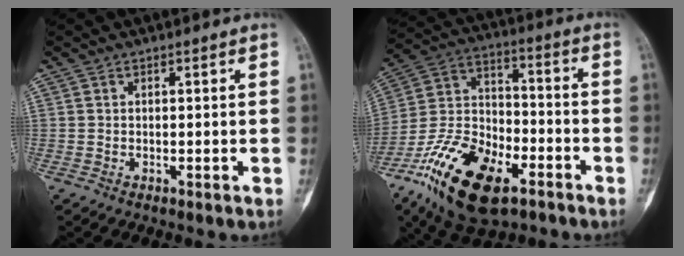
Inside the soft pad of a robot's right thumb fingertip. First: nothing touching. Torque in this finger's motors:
{"motor_torque": [0.89, -0.07, 1.62, -1.16, 0.14]}